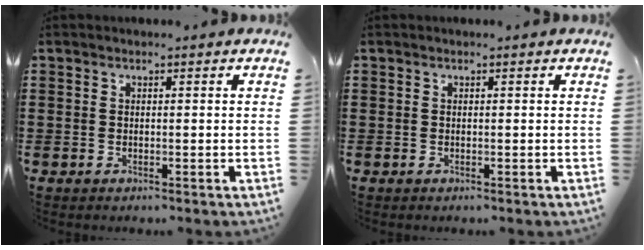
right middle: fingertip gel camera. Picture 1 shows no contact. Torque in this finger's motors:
{"motor_torque": [0.07, -0.27, -0.01, -0.01]}